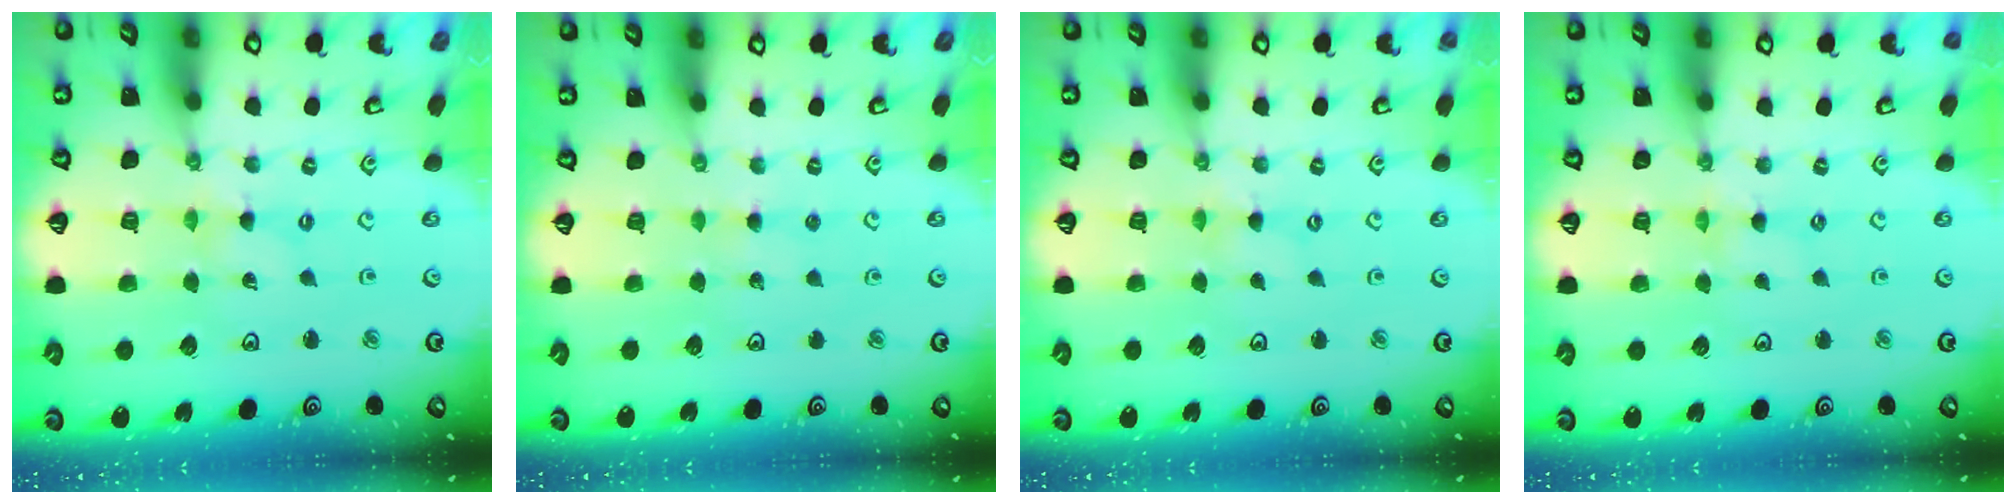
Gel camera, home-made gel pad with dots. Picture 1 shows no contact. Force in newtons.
{"total": 2.6, "press": 2.6, "slide": 0.3}
{"total": 0.0}
{"total": 0.8, "press": 0.8, "slide": 0.2}